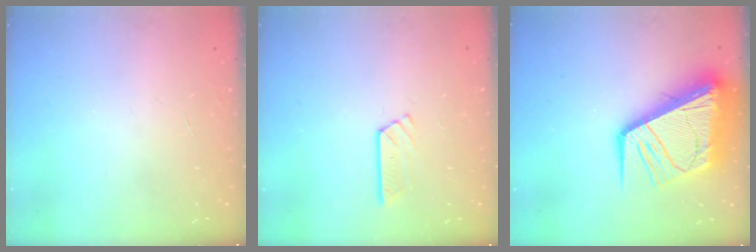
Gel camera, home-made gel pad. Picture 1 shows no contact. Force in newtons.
{"total": 4.6, "press": 4.6, "slide": 0.4}
{"total": 22.6, "press": 22.4, "slide": 2.8}